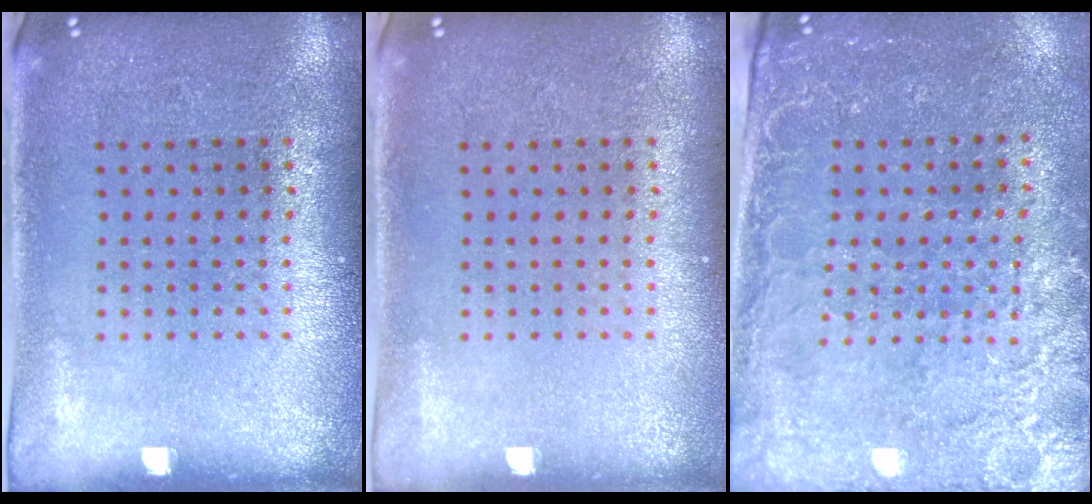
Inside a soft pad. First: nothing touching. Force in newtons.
{"total": 0.0}
{"total": 3.0, "press": 2.8, "slide": 1.1}